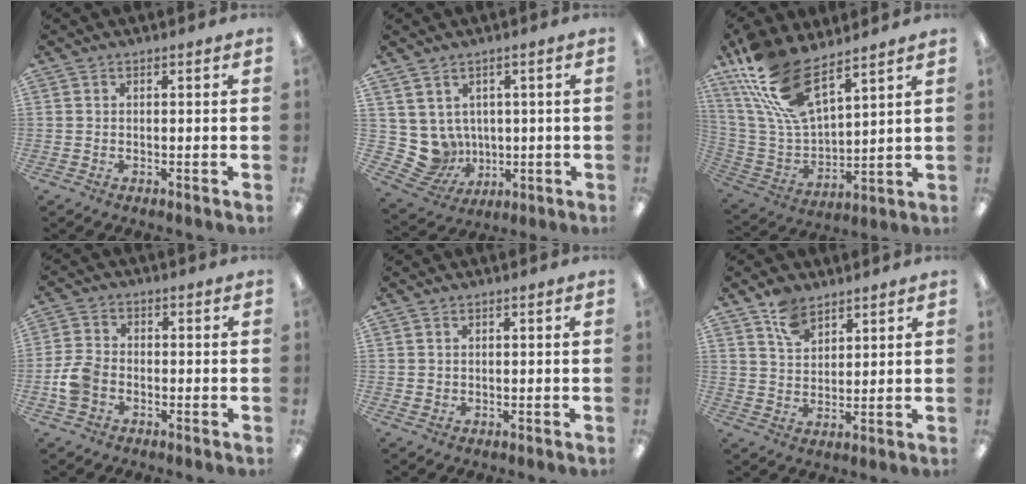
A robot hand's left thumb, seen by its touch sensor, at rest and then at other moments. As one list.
[{"total": 7.0, "force": [1.5, 6.7, 1.4], "torque": [-0.064, -0.025, 0.036]}, {"total": 18.2, "force": [12.5, 6.9, 11.3], "torque": [-0.274, -0.069, 0.225]}, {"total": 6.4, "force": [-2.1, 4.7, 3.8], "torque": [-0.079, 0.013, -0.039]}, {"total": 0.9, "force": [0.5, 0.7, 0.1], "torque": [-0.003, 0.003, 0.009]}, {"total": 7.1, "force": [5.1, 4.0, 2.9], "torque": [-0.056, -0.016, 0.095]}]